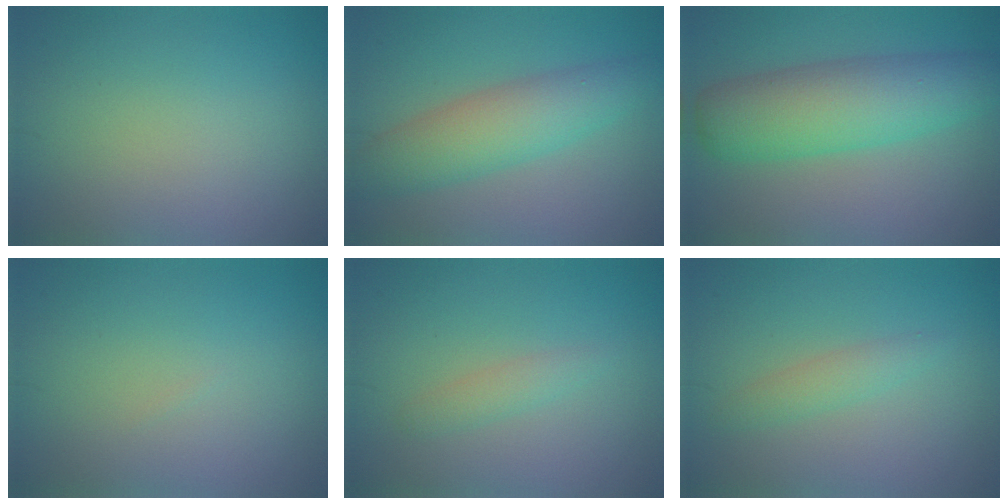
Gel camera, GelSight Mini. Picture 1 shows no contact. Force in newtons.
{"total": 5.0, "press": 5.0, "slide": 0.1}
{"total": 7.0, "press": 7.0, "slide": 0.0}
{"total": 0.0}
{"total": 1.3, "press": 1.3, "slide": 0.0}
{"total": 1.5, "press": 1.5, "slide": 0.1}